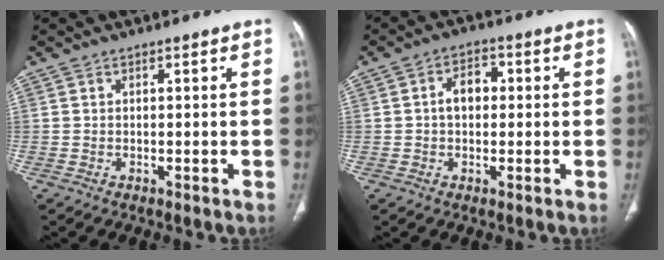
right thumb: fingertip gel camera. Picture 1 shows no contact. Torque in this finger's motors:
{"motor_torque": [0.68, 1.30, 0.53, 0.65, 0.00]}